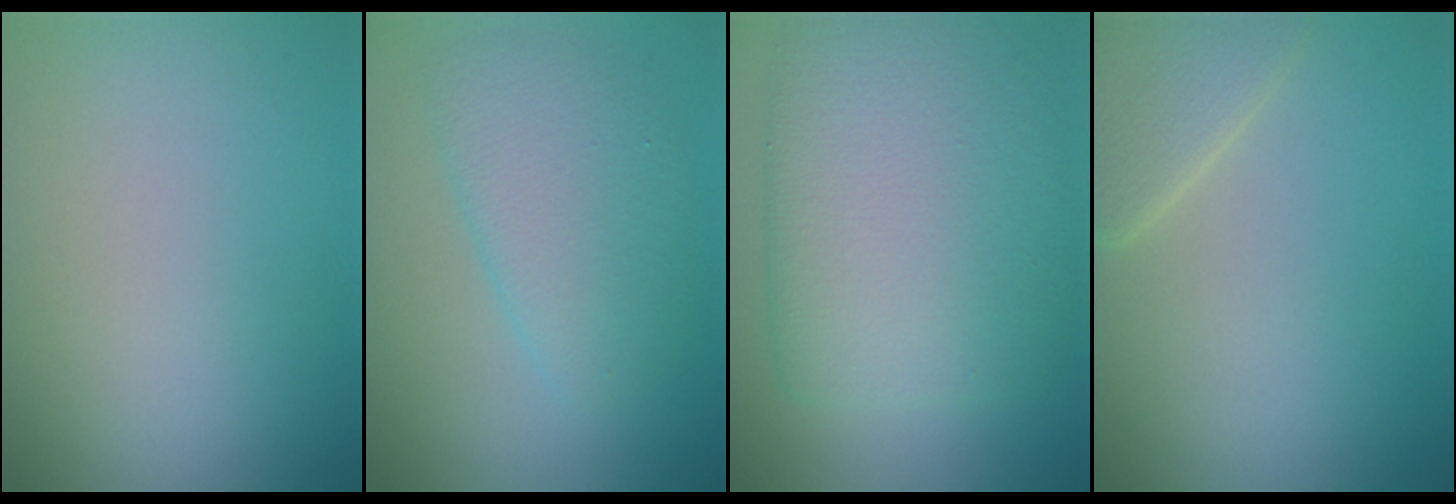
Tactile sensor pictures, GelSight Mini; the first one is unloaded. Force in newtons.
{"total": 4.3, "press": 4.3, "slide": 0.1}
{"total": 9.9, "press": 9.9, "slide": 0.3}
{"total": 2.7, "press": 2.6, "slide": 0.2}